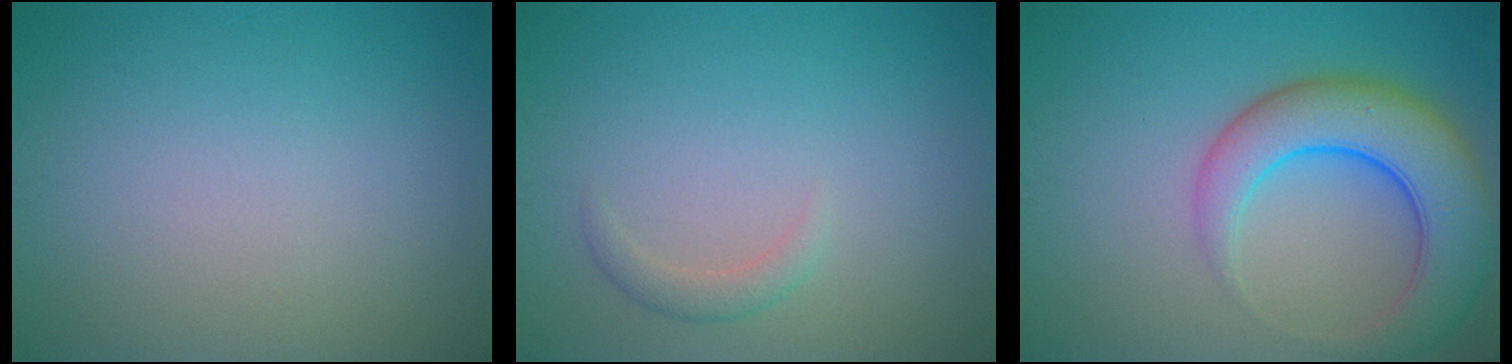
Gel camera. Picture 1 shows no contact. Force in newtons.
{"total": 1.2, "press": 1.2, "slide": 0.0}
{"total": 7.7, "press": 7.7, "slide": 0.6}